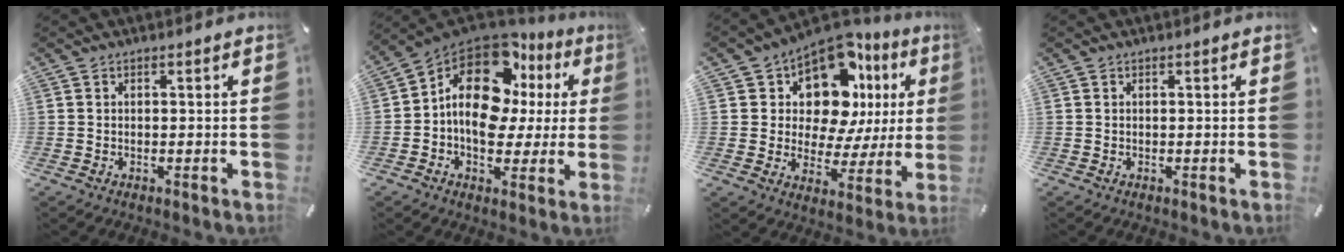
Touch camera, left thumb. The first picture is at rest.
{"total": 17.3, "force": [5.0, 11.9, 11.6], "torque": [-0.189, -0.030, 0.087]}
{"total": 14.4, "force": [8.0, 8.7, 8.1], "torque": [-0.128, -0.069, 0.141]}
{"total": 0.0}